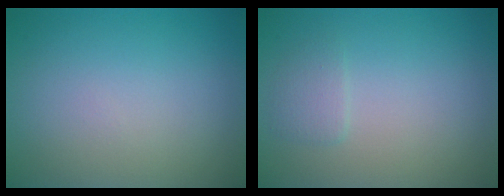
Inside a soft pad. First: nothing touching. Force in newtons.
{"total": 1.2, "press": 1.1, "slide": 0.3}